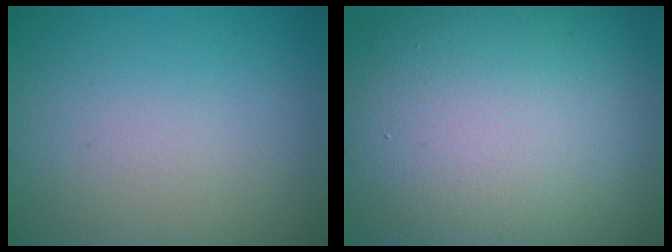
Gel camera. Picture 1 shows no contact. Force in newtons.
{"total": 17.8, "press": 17.8, "slide": 0.6}